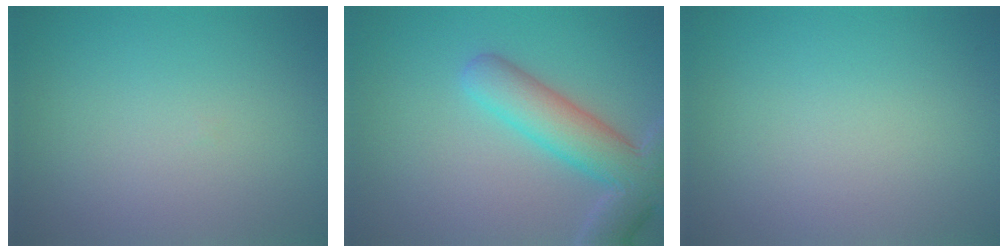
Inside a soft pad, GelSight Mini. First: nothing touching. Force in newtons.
{"total": 6.8, "press": 6.8, "slide": 0.6}
{"total": 0.0}